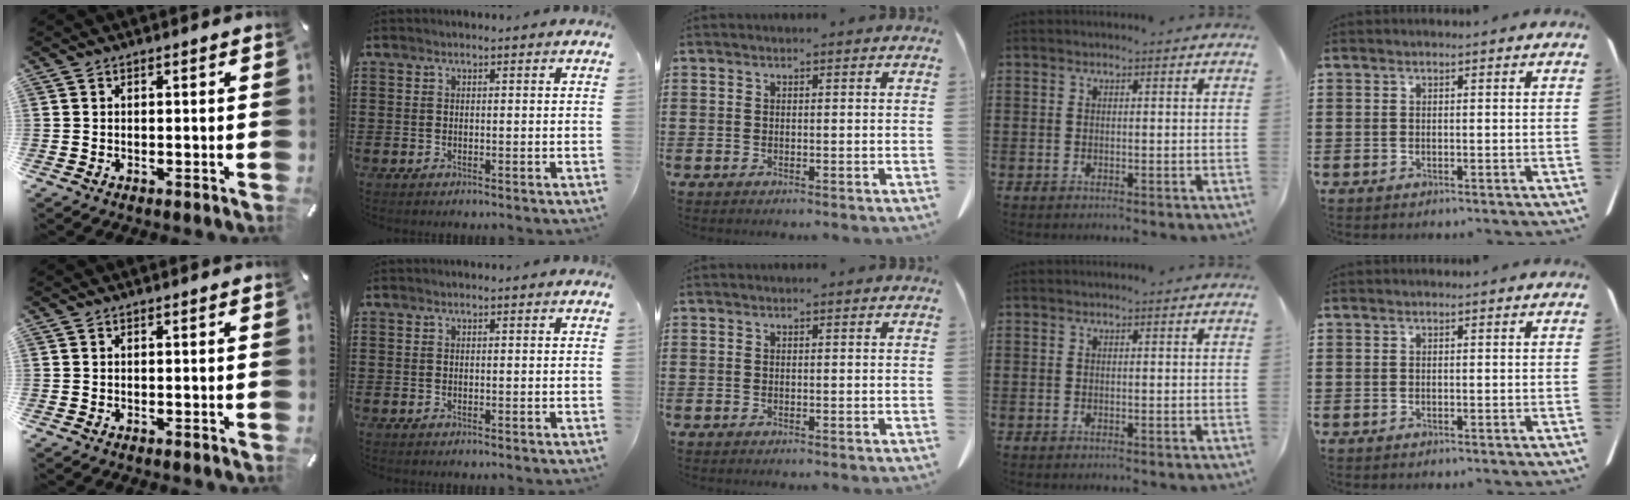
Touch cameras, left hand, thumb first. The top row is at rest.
{}